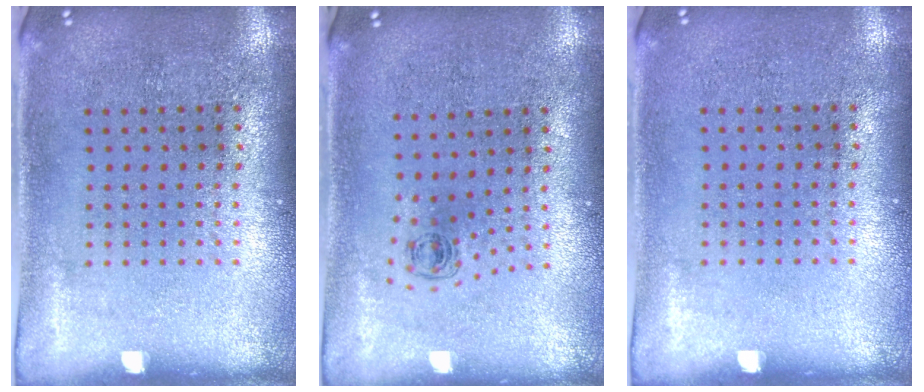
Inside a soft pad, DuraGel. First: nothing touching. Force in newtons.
{"total": 0.5, "press": 0.3, "slide": 0.4}
{"total": 0.0}